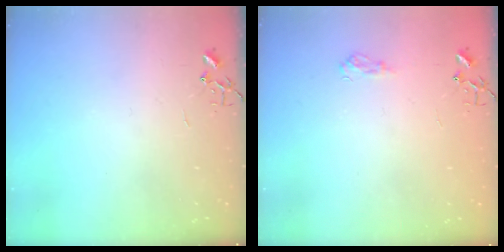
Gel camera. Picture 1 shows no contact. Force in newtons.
{"total": 7.5, "press": 7.4, "slide": 0.9}